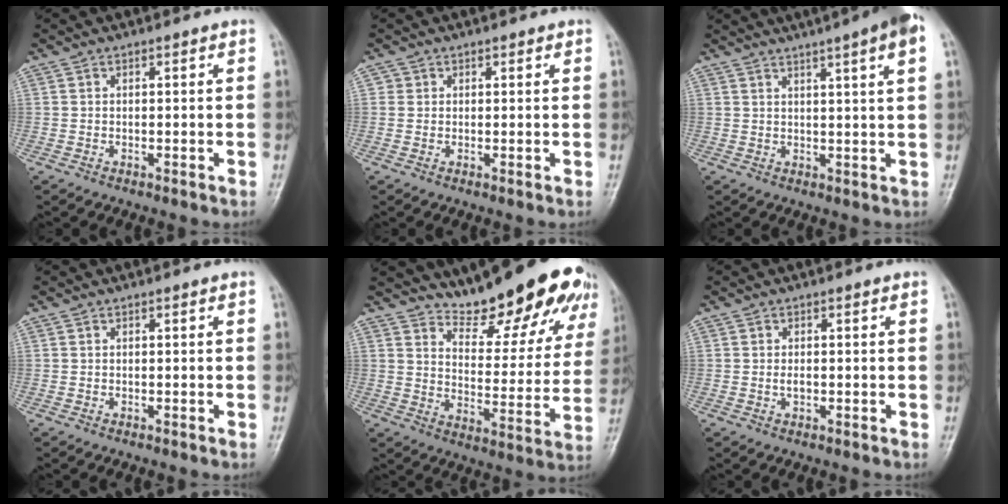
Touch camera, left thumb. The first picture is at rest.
{"total": 1.6, "force": [0.7, 1.5, 0.1], "torque": [0.015, -0.001, 0.004]}
{"total": 11.0, "force": [6.9, 0.6, 8.6], "torque": [-0.123, 0.010, 0.080]}
{"total": 0.0}
{"total": 19.7, "force": [16.8, 5.3, 8.9], "torque": [-0.078, -0.117, 0.226]}
{"total": 1.2, "force": [0.0, 0.7, 1.0], "torque": [-0.014, -0.001, -0.001]}